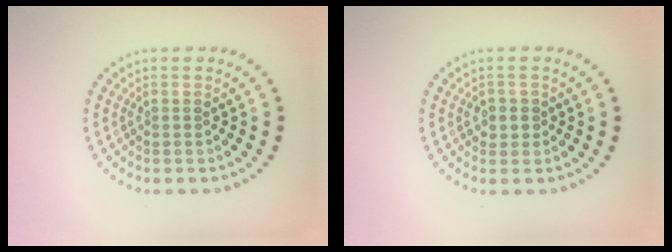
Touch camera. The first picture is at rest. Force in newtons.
{"total": 1.5, "press": 1.4, "slide": 0.6}